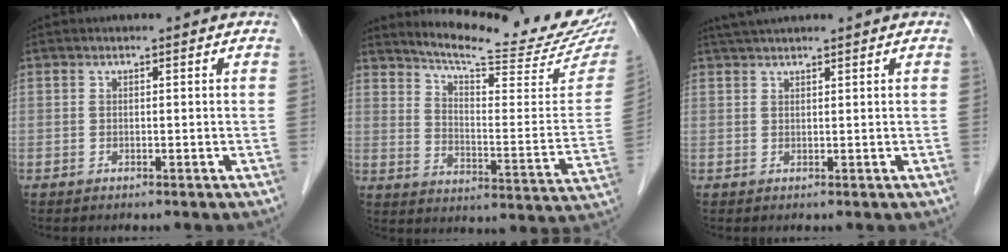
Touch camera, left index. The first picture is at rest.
{"total": 19.5, "force": [18.2, 0.1, 7.0], "torque": [-0.110, -0.082, 0.239]}
{"total": 3.6, "force": [3.2, -0.5, 1.6], "torque": [-0.020, 0.029, 0.057]}